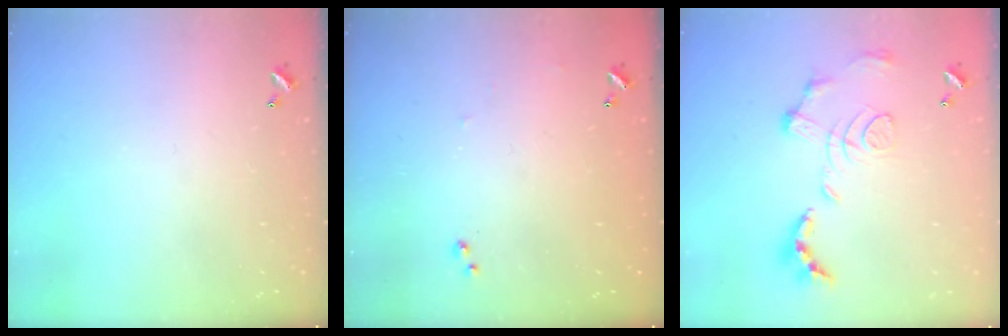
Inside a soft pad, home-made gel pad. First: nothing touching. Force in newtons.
{"total": 5.2, "press": 5.2, "slide": 0.6}
{"total": 1.6, "press": 0.9, "slide": 1.3}